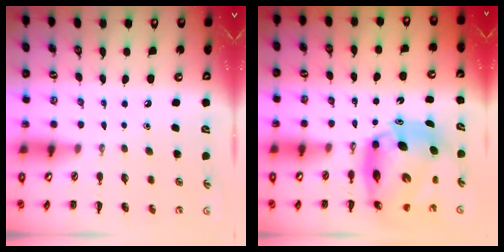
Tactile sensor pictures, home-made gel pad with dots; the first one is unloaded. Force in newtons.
{"total": 13.7, "press": 13.0, "slide": 4.2}